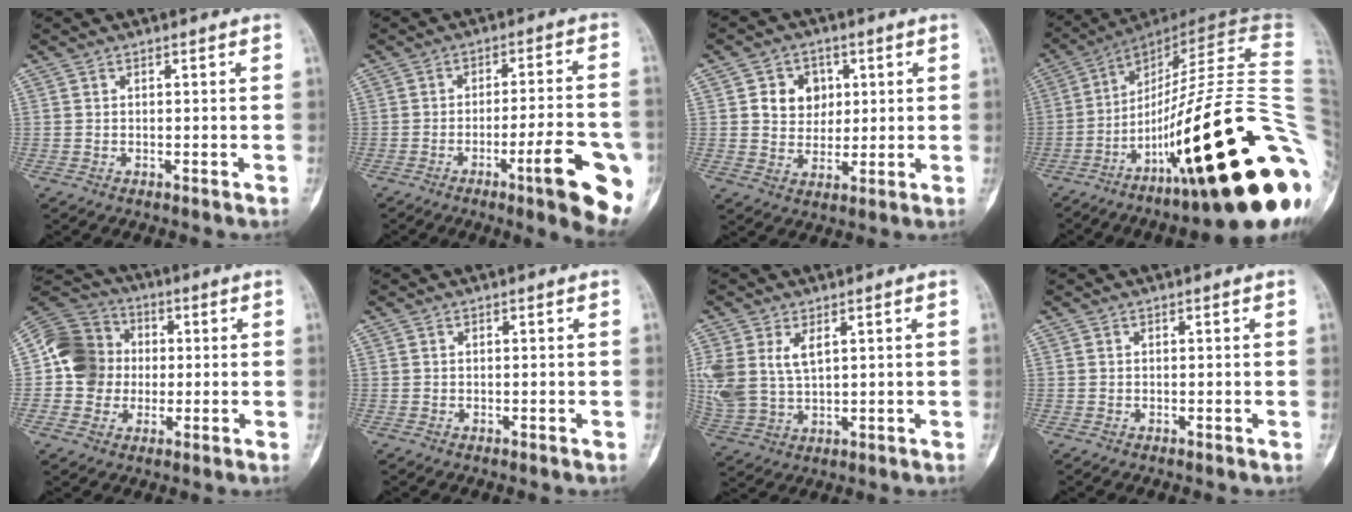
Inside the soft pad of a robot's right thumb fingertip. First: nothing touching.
{"total": 14.5, "force": [-5.7, 2.3, 13.2], "torque": [-0.163, 0.011, -0.077]}
{"total": 7.5, "force": [2.0, 6.4, 3.4], "torque": [-0.018, -0.004, 0.035]}
{"total": 39.1, "force": [-10.8, 7.8, 36.8], "torque": [-0.475, 0.046, -0.172]}
{"total": 12.2, "force": [-0.3, 11.4, 4.5], "torque": [-0.063, 0.022, -0.012]}
{"total": 0.0}
{"total": 9.9, "force": [3.1, 5.8, 7.4], "torque": [-0.168, -0.002, 0.076]}
{"total": 0.0}